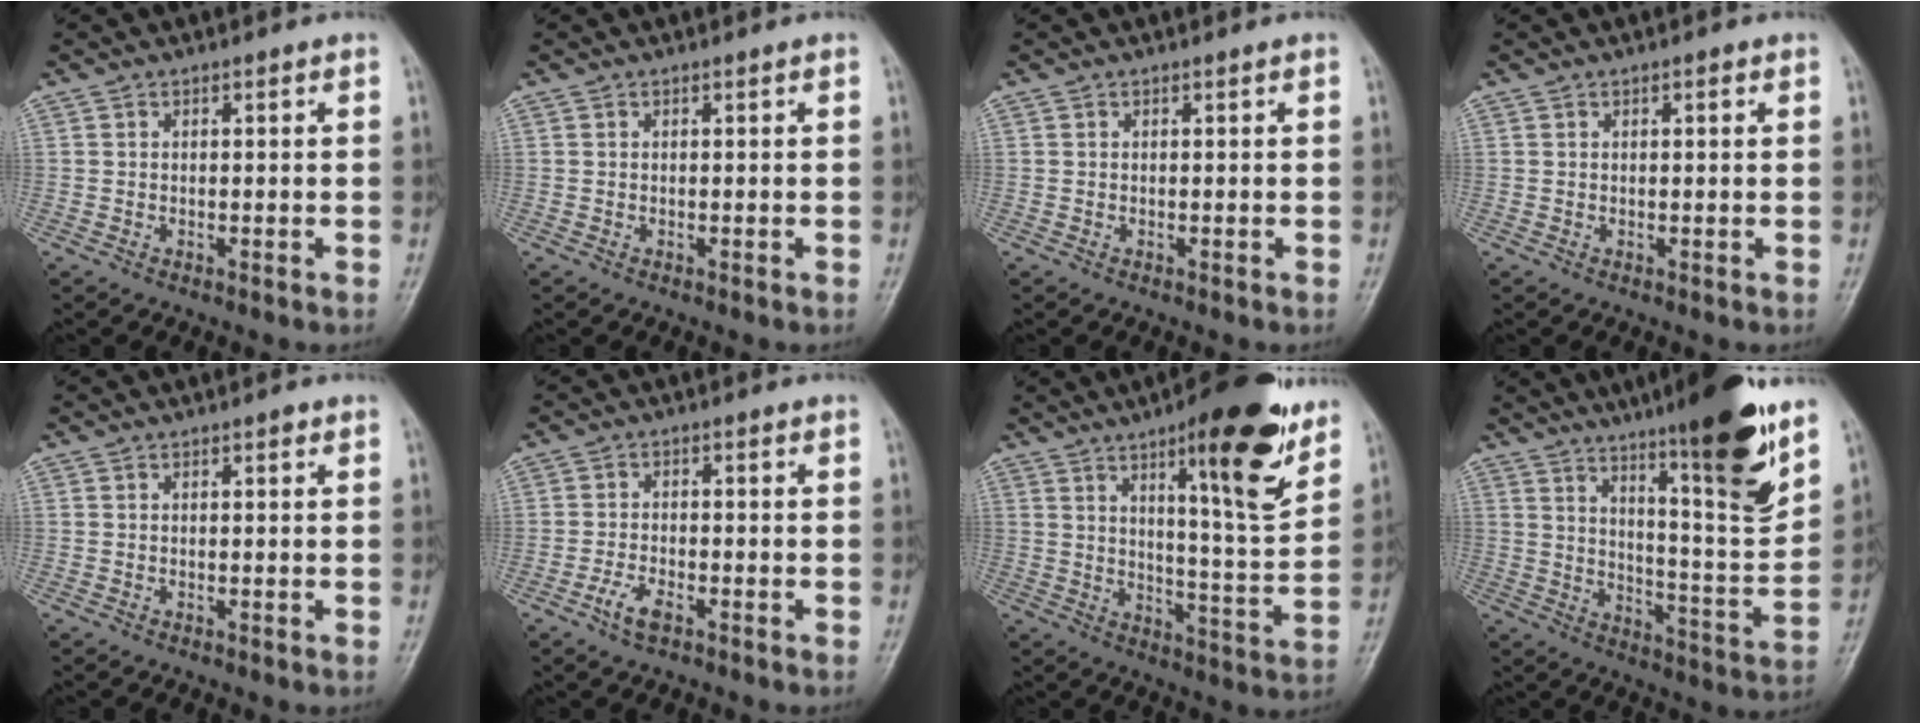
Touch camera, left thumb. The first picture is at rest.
{"total": 0.0}
{"total": 0.0}
{"total": 1.1, "force": [0.4, 0.4, 0.9], "torque": [-0.012, 0.002, 0.004]}
{"total": 0.8, "force": [0.4, 0.4, 0.6], "torque": [-0.007, 0.001, 0.003]}
{"total": 3.9, "force": [-2.2, 1.7, 2.7], "torque": [-0.058, 0.012, -0.043]}
{"total": 18.0, "force": [10.4, 4.0, 14.1], "torque": [-0.174, -0.060, 0.156]}
{"total": 19.6, "force": [12.6, 2.5, 14.8], "torque": [-0.190, -0.074, 0.196]}